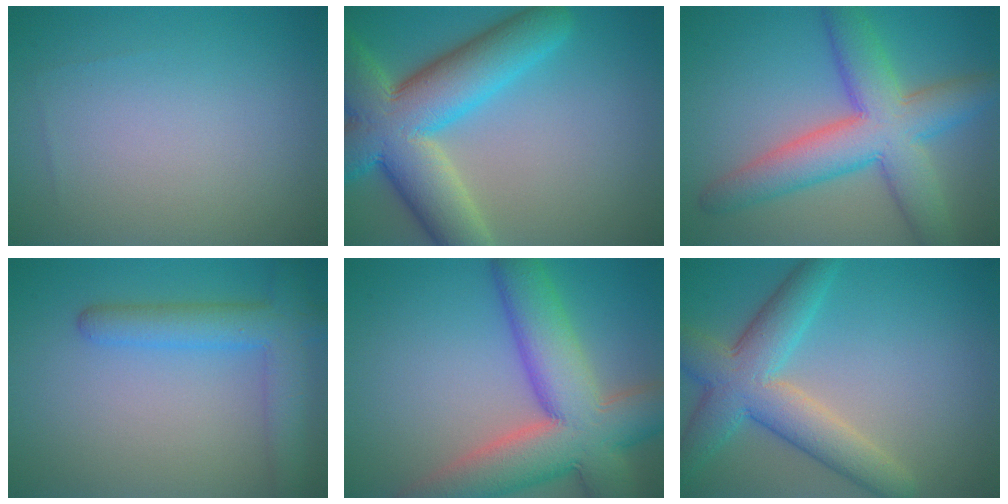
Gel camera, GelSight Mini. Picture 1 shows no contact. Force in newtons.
{"total": 11.4, "press": 11.4, "slide": 1.0}
{"total": 8.1, "press": 8.1, "slide": 0.4}
{"total": 4.7, "press": 4.7, "slide": 0.3}
{"total": 11.7, "press": 11.7, "slide": 0.6}
{"total": 6.7, "press": 6.7, "slide": 0.2}